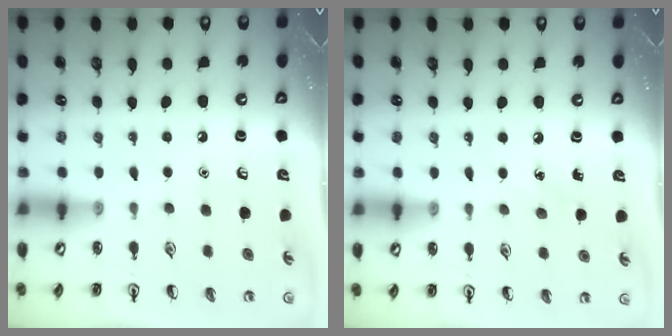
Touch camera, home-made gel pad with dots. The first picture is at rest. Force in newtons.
{"total": 3.6, "press": 3.4, "slide": 1.1}